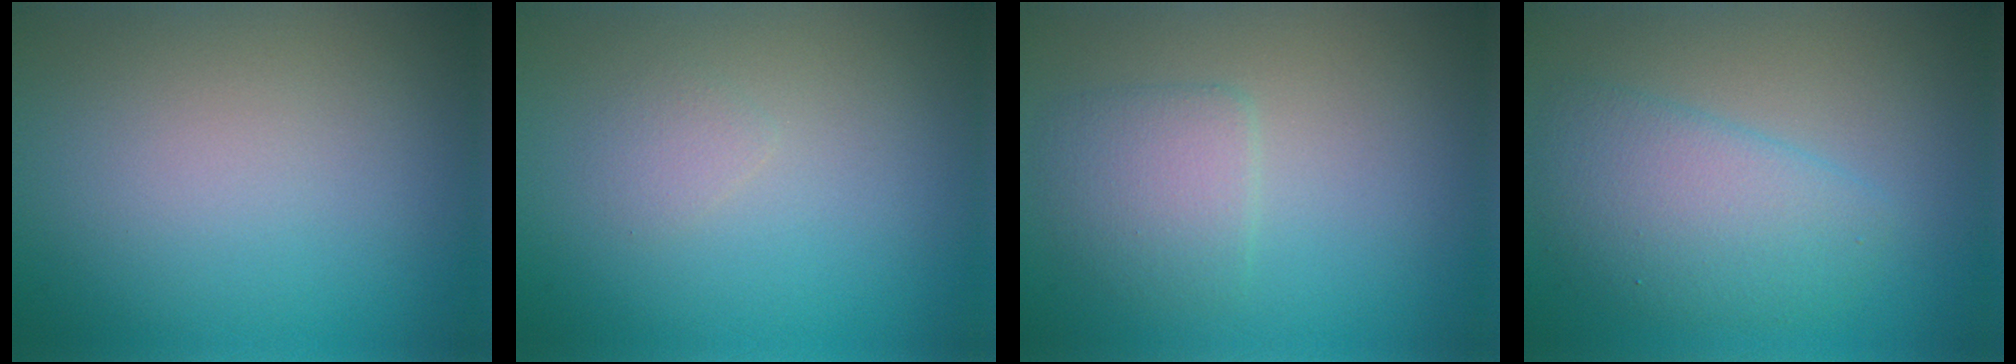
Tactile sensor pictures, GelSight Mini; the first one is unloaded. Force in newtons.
{"total": 0.8, "press": 0.8, "slide": 0.0}
{"total": 2.5, "press": 2.5, "slide": 0.4}
{"total": 4.3, "press": 4.3, "slide": 0.1}